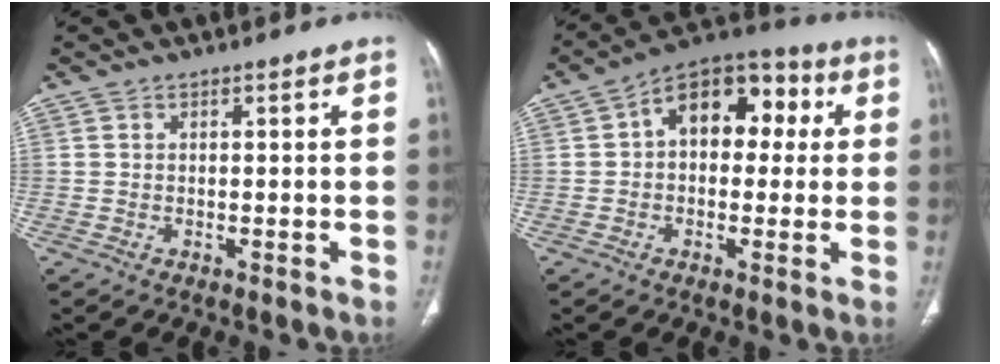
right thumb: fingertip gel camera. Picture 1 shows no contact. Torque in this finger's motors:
{"motor_torque": [-0.44, 0.84, 0.16, -0.11, 0.22]}